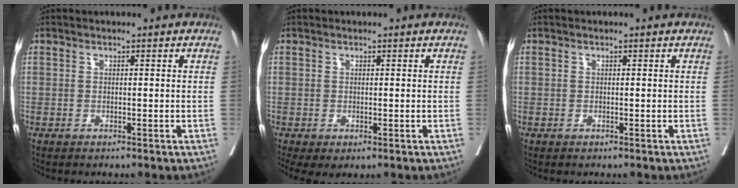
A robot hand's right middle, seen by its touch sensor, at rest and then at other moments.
{"total": 3.5, "force": [-1.5, 2.0, 2.5], "torque": [-0.050, -0.011, -0.018]}
{"total": 0.7, "force": [-0.1, 0.7, -0.1], "torque": [0.006, 0.005, -0.006]}